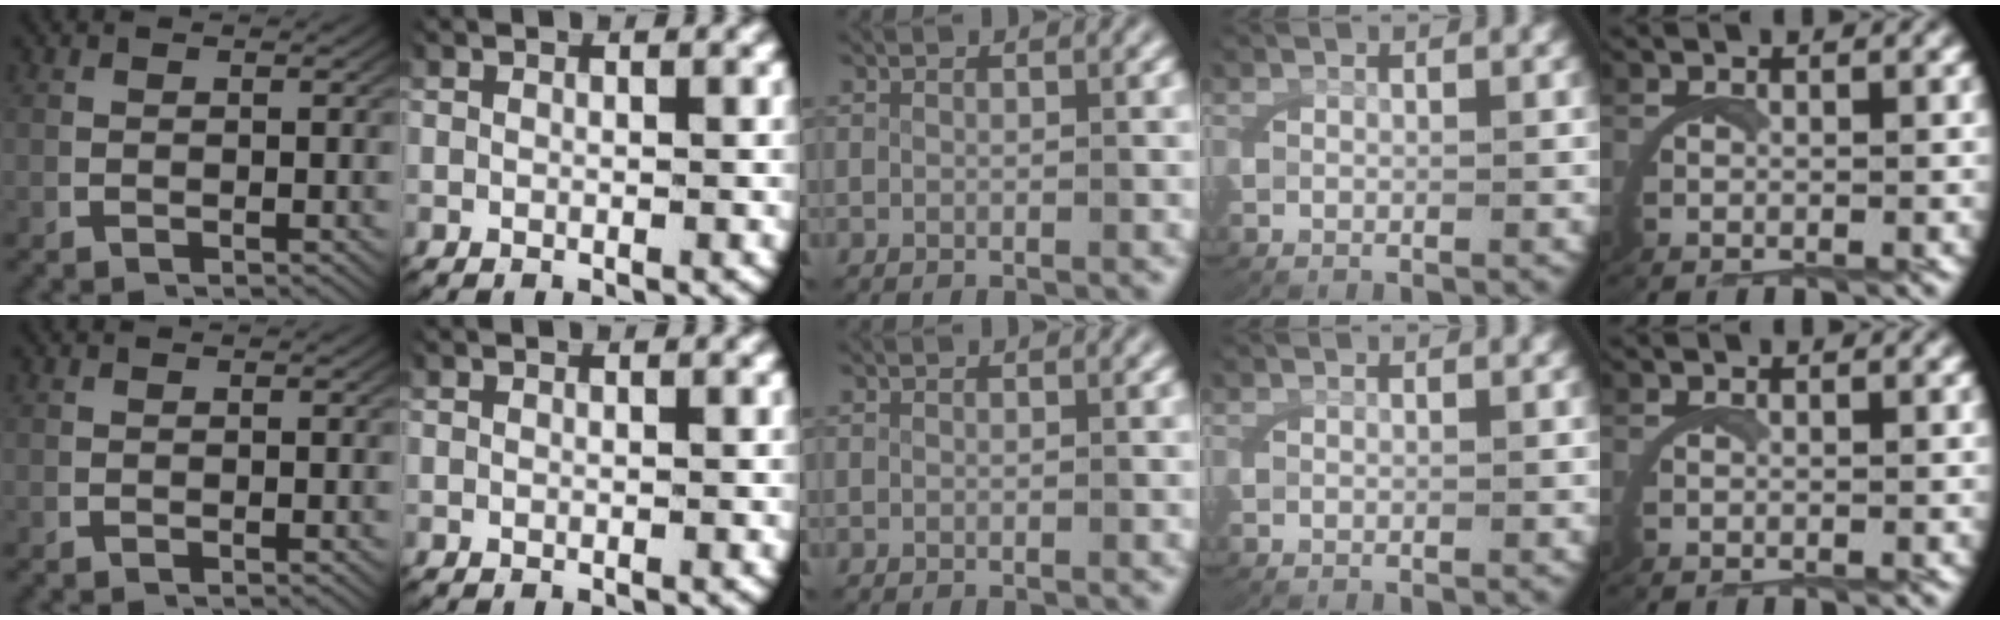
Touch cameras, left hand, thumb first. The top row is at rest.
{}